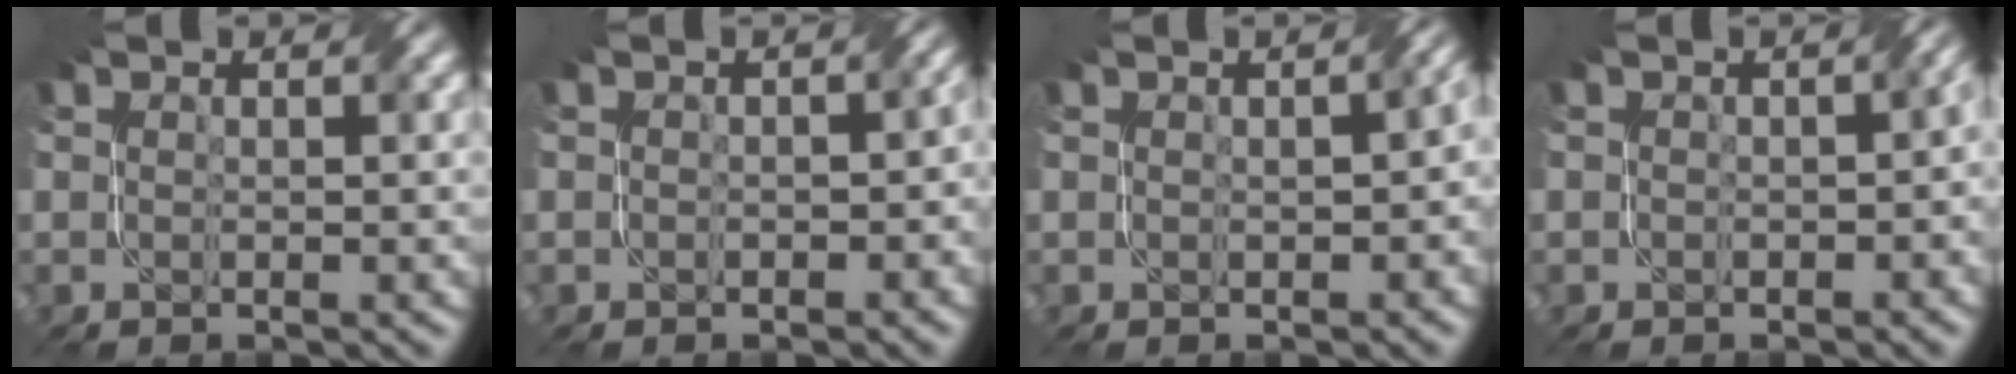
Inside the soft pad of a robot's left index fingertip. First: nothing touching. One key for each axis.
{"total": 2.7, "fx": -0.2, "fy": 1.8, "fz": 2.1, "tx": -0.011, "ty": -0.003, "tz": 0.002}
{"total": 3.5, "fx": 0.1, "fy": 1.8, "fz": 3.0, "tx": -0.025, "ty": 0.002, "tz": 0.012}
{"total": 3.1, "fx": -0.1, "fy": 2.0, "fz": 2.4, "tx": -0.013, "ty": -0.001, "tz": 0.002}